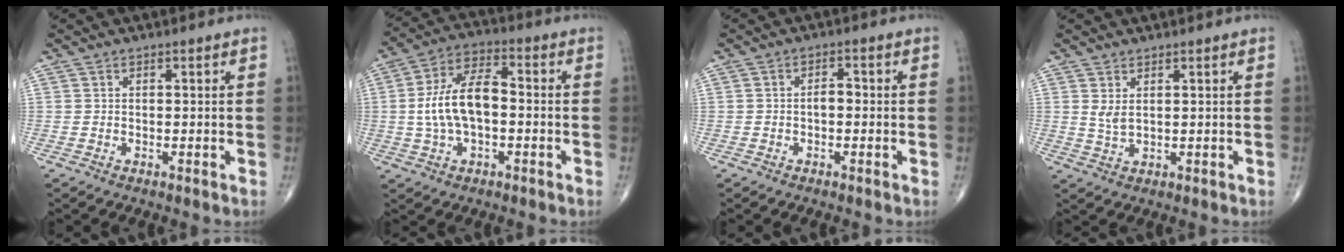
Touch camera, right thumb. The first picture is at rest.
{"total": 12.1, "force": [-0.7, 6.2, 10.3], "torque": [-0.200, 0.031, -0.016]}
{"total": 2.2, "force": [-0.4, 1.3, 1.8], "torque": [-0.021, 0.009, -0.010]}
{"total": 2.5, "force": [1.1, 1.0, 2.0], "torque": [-0.039, -0.008, 0.026]}